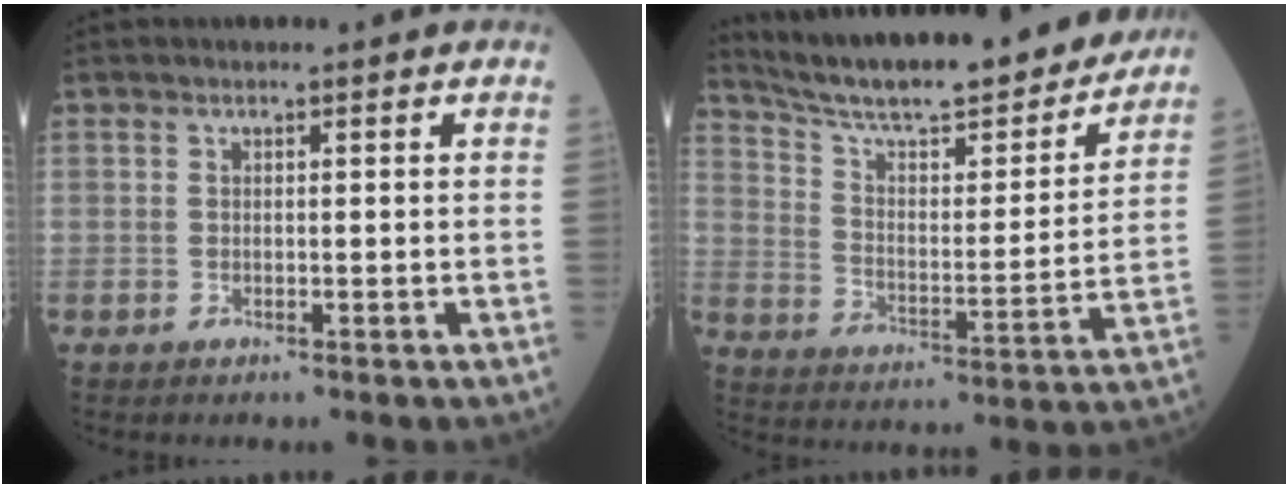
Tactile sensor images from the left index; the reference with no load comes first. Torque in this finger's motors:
{"motor_torque": [0.11, -0.72, 0.57, 0.15]}